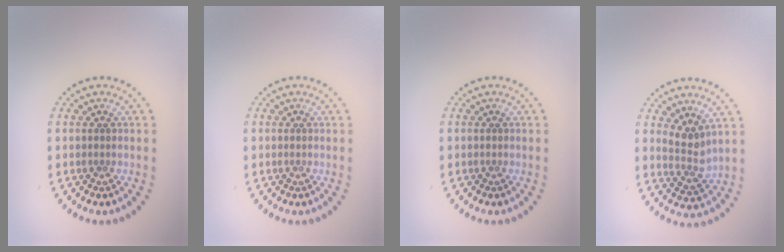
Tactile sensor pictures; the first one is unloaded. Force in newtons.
{"total": 0.0}
{"total": 0.0}
{"total": 2.6, "press": 2.1, "slide": 1.6}